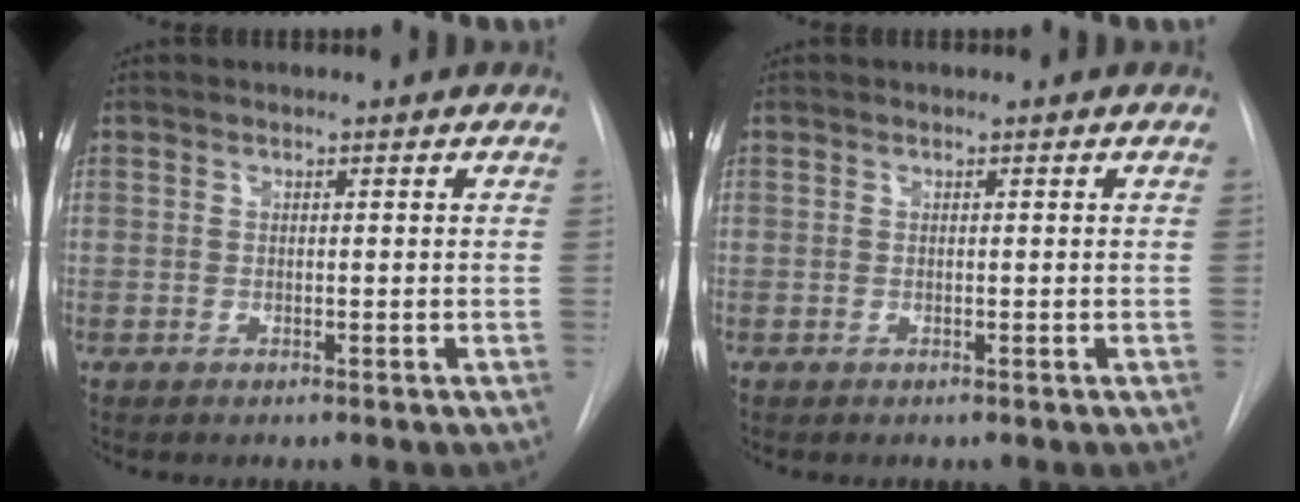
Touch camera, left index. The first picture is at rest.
{"total": 0.0}